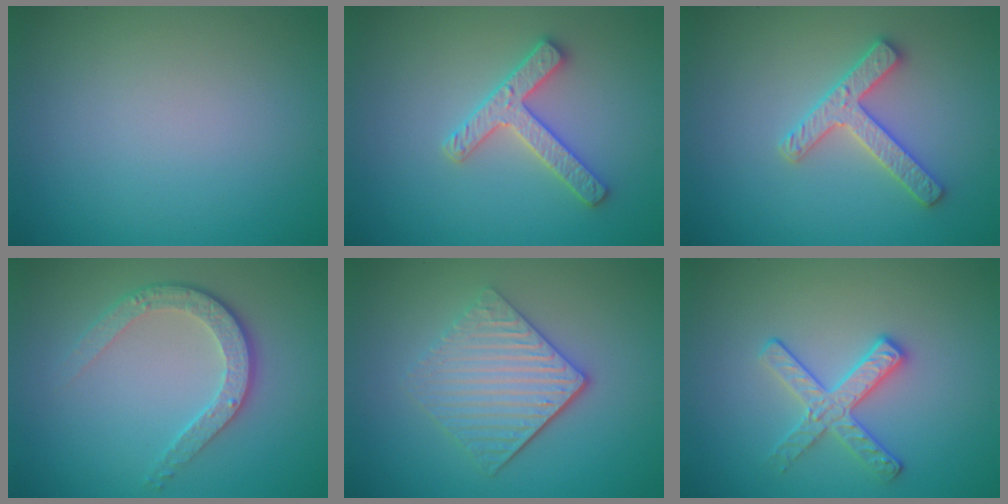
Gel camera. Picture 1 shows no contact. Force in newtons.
{"total": 2.9, "press": 2.9, "slide": 0.5}
{"total": 2.9, "press": 2.9, "slide": 0.5}
{"total": 3.8, "press": 2.8, "slide": 2.5}
{"total": 4.7, "press": 3.6, "slide": 3.0}
{"total": 2.8, "press": 2.7, "slide": 0.7}